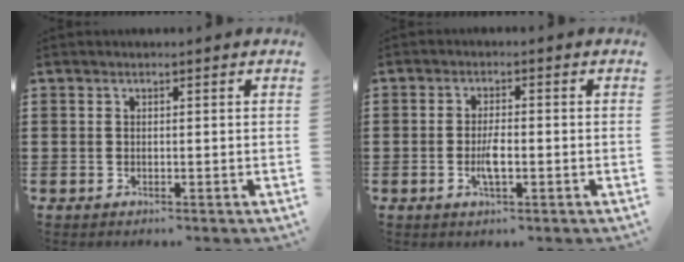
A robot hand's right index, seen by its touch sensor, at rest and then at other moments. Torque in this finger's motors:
{"motor_torque": [2.14, 0.00, 0.38, 0.11]}